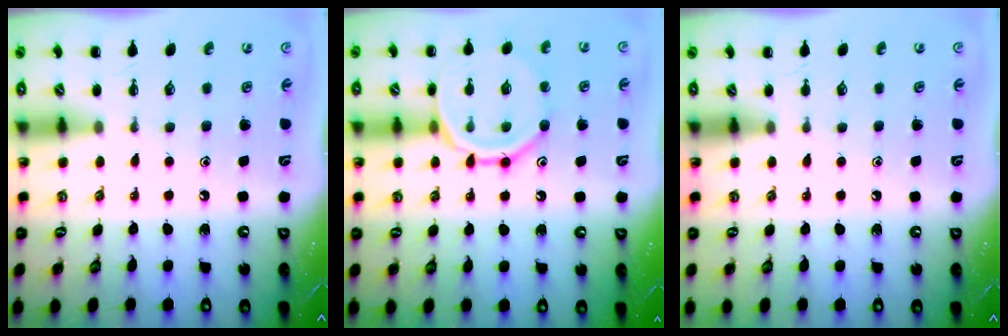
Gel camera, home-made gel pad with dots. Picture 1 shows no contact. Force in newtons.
{"total": 13.6, "press": 13.5, "slide": 1.0}
{"total": 0.9, "press": 0.9, "slide": 0.2}